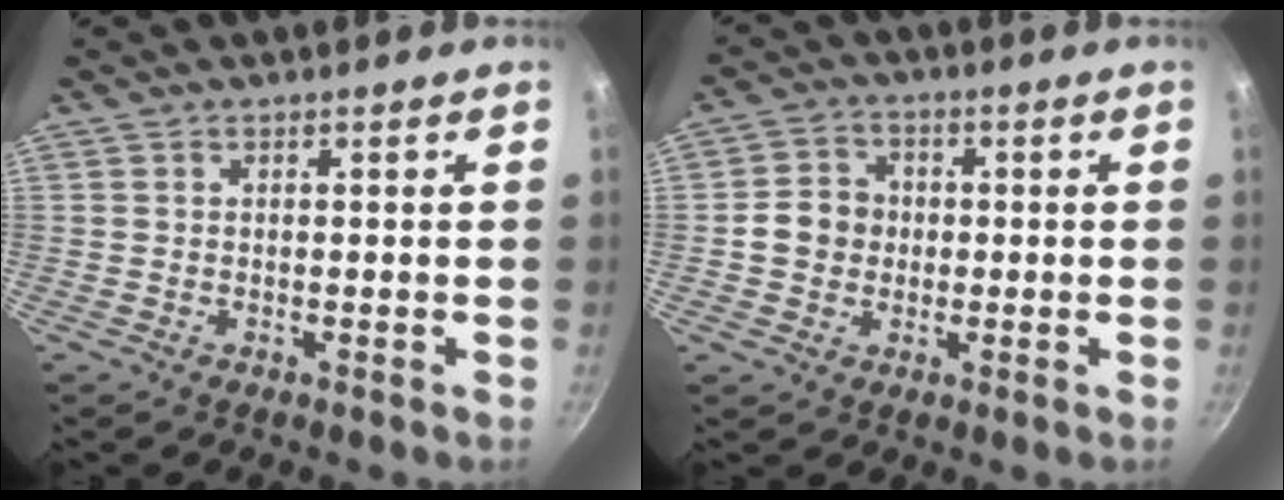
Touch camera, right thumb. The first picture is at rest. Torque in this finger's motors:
{"motor_torque": [0.35, 1.41, 0.59, -0.72, 0.17]}